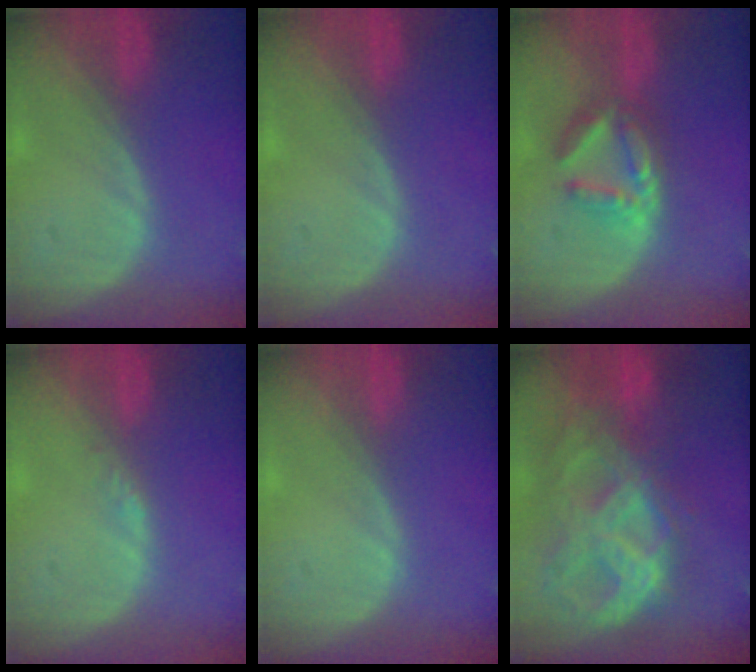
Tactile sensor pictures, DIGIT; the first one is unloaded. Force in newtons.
{"total": 0.0}
{"total": 5.9, "press": 5.5, "slide": 1.9}
{"total": 0.8, "press": 0.8, "slide": 0.1}
{"total": 0.0}
{"total": 11.2, "press": 9.5, "slide": 5.9}